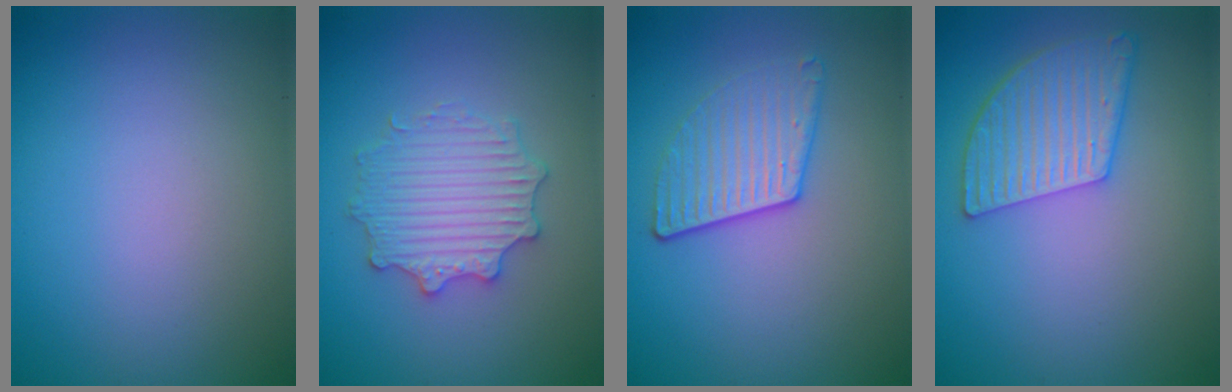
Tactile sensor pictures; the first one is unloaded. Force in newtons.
{"total": 3.6, "press": 3.5, "slide": 0.8}
{"total": 3.3, "press": 2.9, "slide": 1.6}
{"total": 5.2, "press": 4.4, "slide": 2.6}